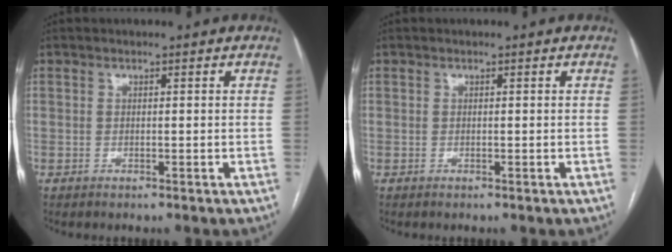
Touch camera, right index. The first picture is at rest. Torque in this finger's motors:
{"motor_torque": [0.07, 0.05, 0.00, 0.01]}